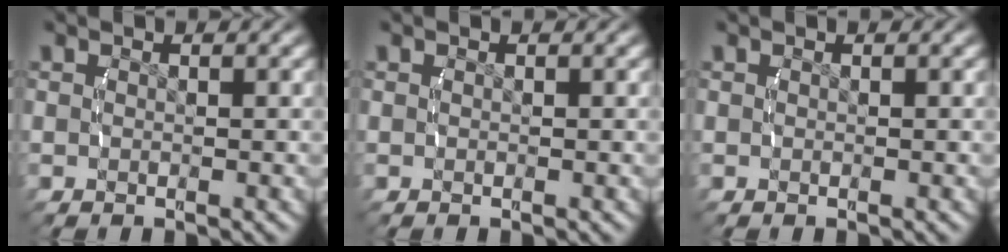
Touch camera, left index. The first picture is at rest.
{"total": 0.0}
{"total": 0.0}